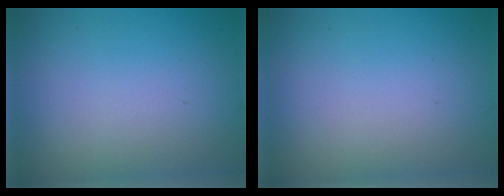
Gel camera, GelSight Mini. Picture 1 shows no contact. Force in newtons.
{"total": 0.0}